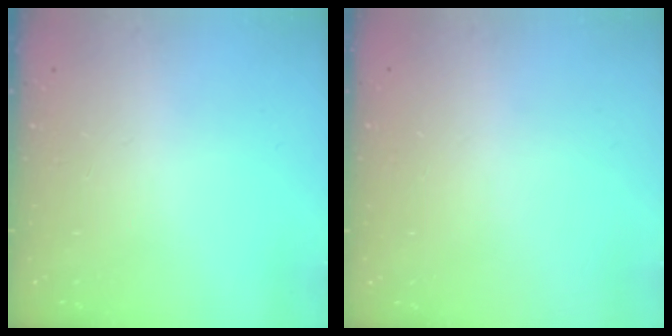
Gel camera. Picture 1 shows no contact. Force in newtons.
{"total": 0.0}